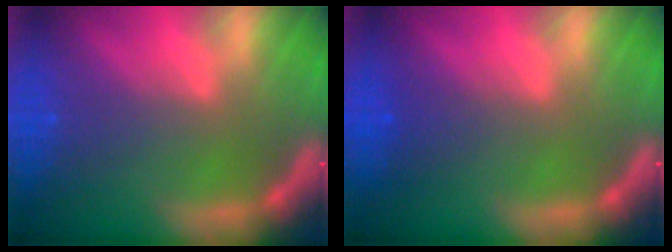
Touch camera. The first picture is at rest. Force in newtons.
{"total": 1.0}